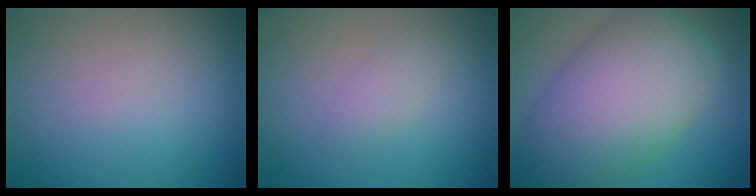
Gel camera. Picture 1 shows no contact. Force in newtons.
{"total": 1.3, "press": 1.3, "slide": 0.0}
{"total": 11.5, "press": 11.5, "slide": 0.7}